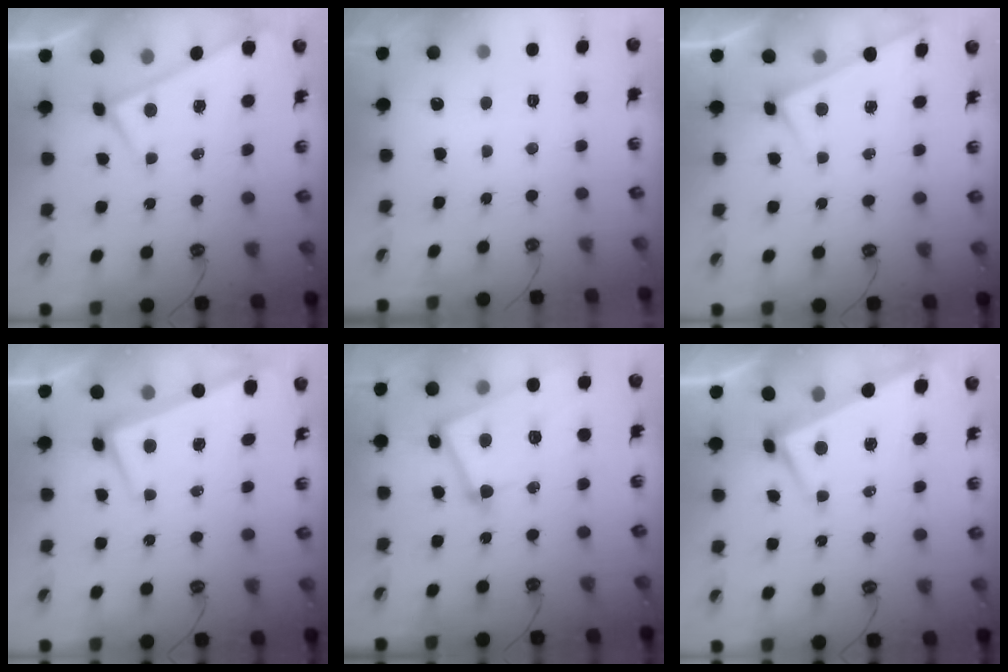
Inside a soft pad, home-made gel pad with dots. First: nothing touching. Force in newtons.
{"total": 0.0}
{"total": 5.4, "press": 5.4, "slide": 0.2}
{"total": 2.5, "press": 1.9, "slide": 1.7}
{"total": 13.8, "press": 13.7, "slide": 1.6}
{"total": 1.7, "press": 1.4, "slide": 1.0}